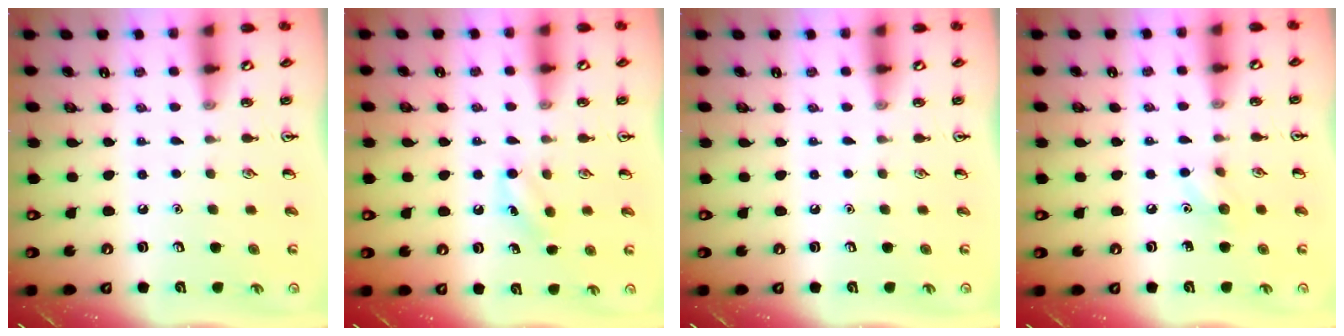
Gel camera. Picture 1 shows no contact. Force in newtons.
{"total": 5.7, "press": 5.4, "slide": 1.8}
{"total": 0.0}
{"total": 6.2, "press": 6.0, "slide": 1.5}